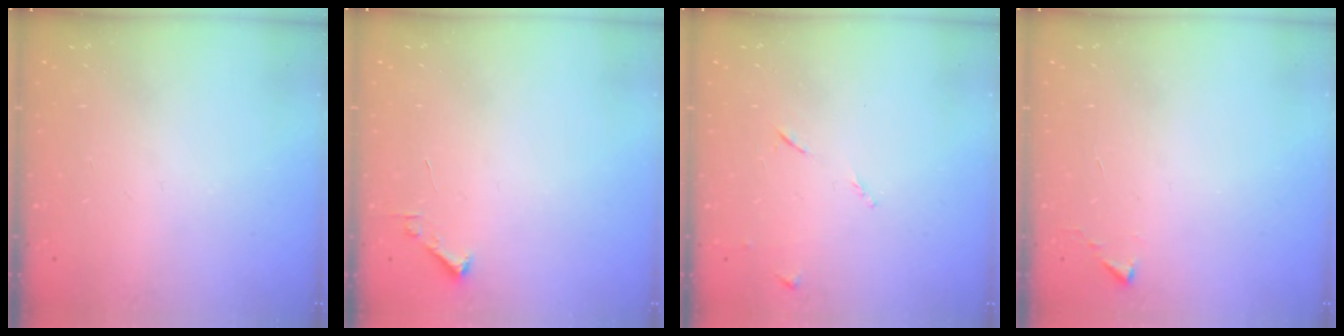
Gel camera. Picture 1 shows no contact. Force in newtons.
{"total": 1.7, "press": 1.7, "slide": 0.2}
{"total": 6.3, "press": 6.3, "slide": 0.6}
{"total": 2.7, "press": 2.7, "slide": 0.5}